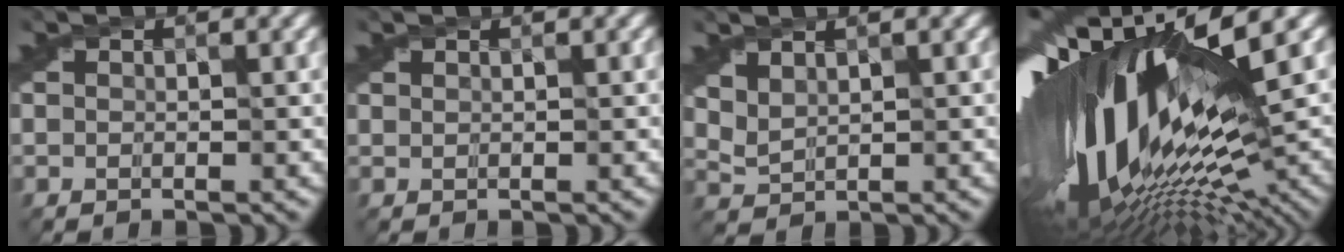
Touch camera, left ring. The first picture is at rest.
{"total": 0.5, "force": [0.5, 0.1, 0.0], "torque": [0.000, -0.002, 0.011]}
{"total": 1.8, "force": [1.5, 0.7, 0.9], "torque": [-0.025, 0.011, 0.043]}
{"total": 19.7, "force": [0.2, 7.1, 18.4], "torque": [-0.346, -0.058, 0.036]}